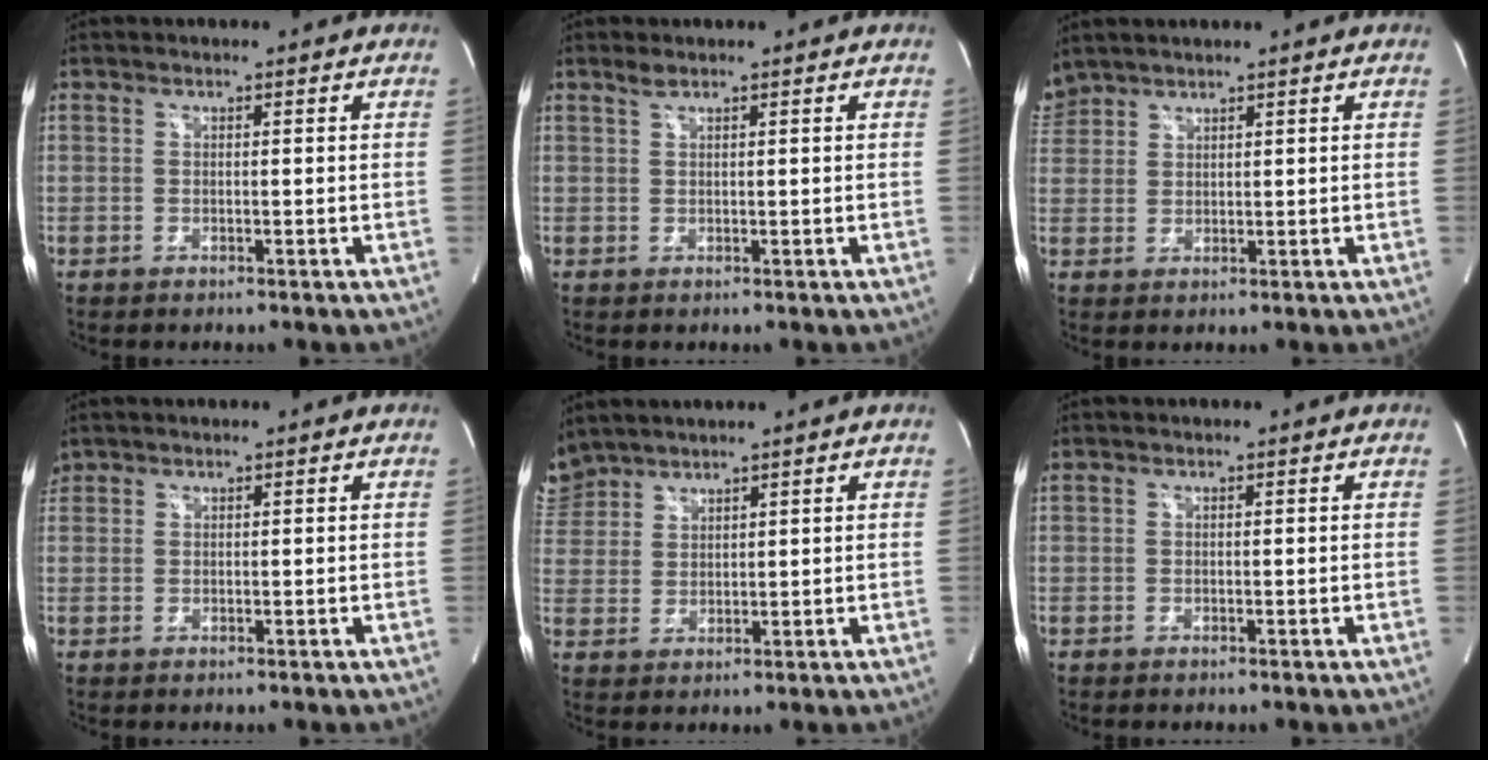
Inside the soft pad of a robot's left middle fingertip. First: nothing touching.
{"total": 1.1, "force": [0.9, 0.0, 0.5], "torque": [-0.017, 0.004, 0.023]}
{"total": 3.5, "force": [3.3, 1.1, 0.1], "torque": [-0.012, 0.019, 0.073]}
{"total": 1.4, "force": [1.2, 0.7, 0.0], "torque": [-0.003, 0.016, 0.026]}
{"total": 5.6, "force": [5.3, 2.0, 0.1], "torque": [-0.011, 0.017, 0.115]}
{"total": 0.0}